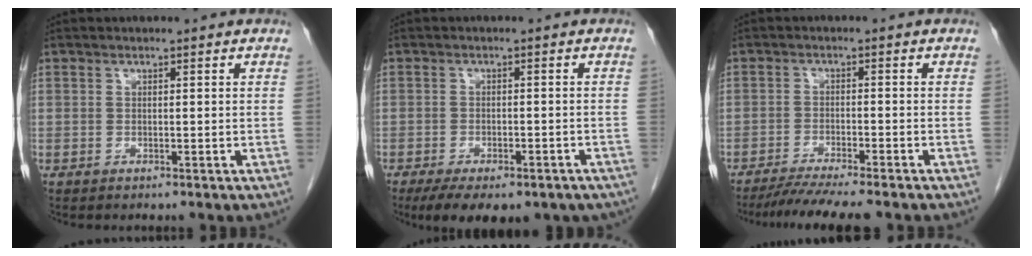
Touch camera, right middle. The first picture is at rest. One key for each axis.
{"total": 14.3, "fx": -10.1, "fy": 6.0, "fz": 8.1, "tx": -0.127, "ty": -0.013, "tz": -0.127}
{"total": 8.0, "fx": -6.9, "fy": -0.3, "fz": 4.0, "tx": -0.053, "ty": -0.021, "tz": -0.110}